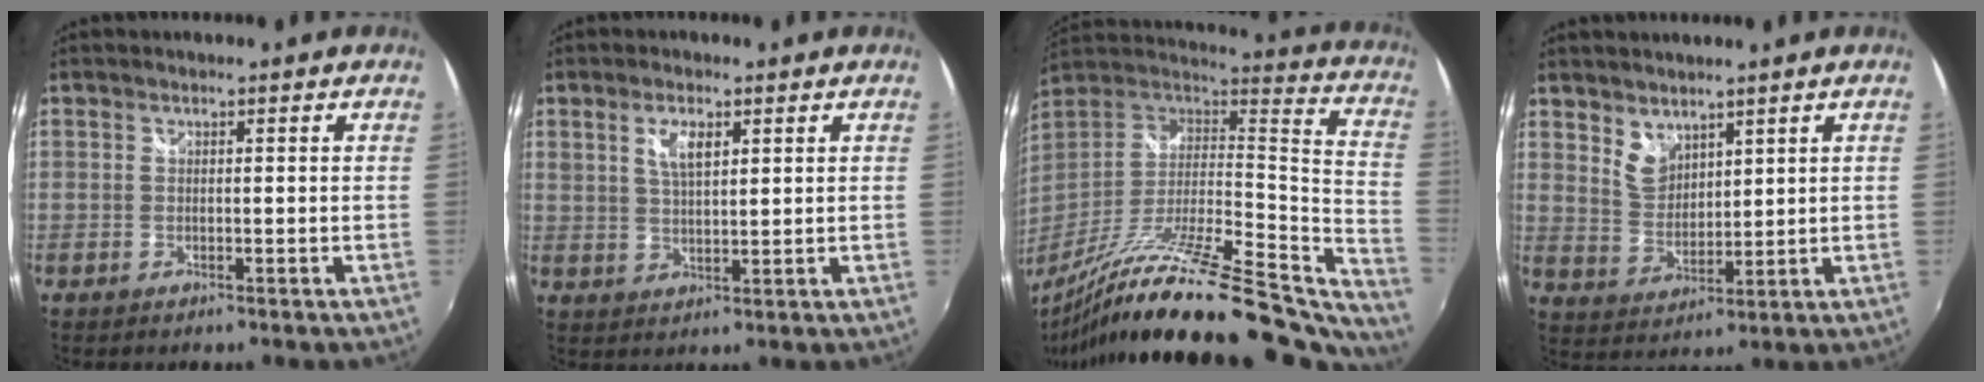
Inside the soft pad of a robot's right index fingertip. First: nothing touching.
{"total": 4.8, "force": [2.2, 2.0, 3.8], "torque": [-0.067, 0.002, 0.041]}
{"total": 33.6, "force": [-26.9, 6.3, 19.2], "torque": [-0.256, -0.053, -0.417]}
{"total": 5.4, "force": [4.0, 3.0, 2.0], "torque": [-0.026, 0.000, 0.082]}